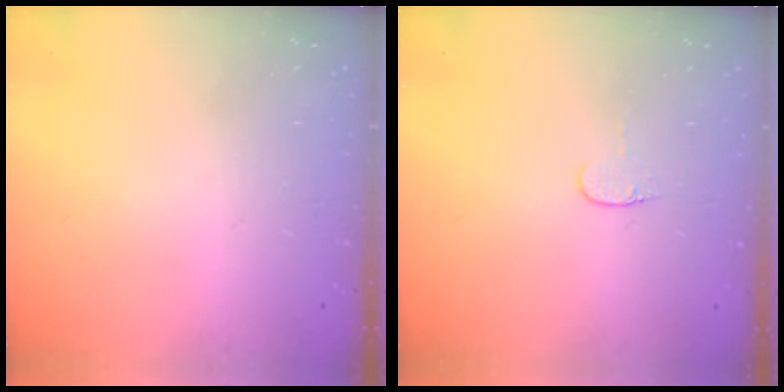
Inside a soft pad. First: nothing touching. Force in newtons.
{"total": 3.4, "press": 3.3, "slide": 0.4}